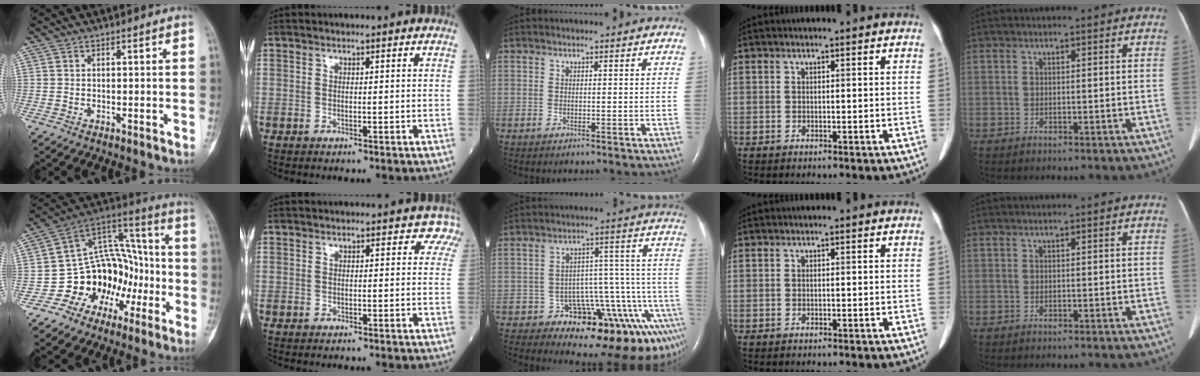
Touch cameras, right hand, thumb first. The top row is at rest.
{"thumb": {"total": 16.7, "force": [-6.6, 13.1, 7.8], "torque": [-0.058, 0.111, -0.110]}, "index": {"total": 2.4, "force": [1.4, 1.8, 0.8], "torque": [0.018, -0.002, -0.001]}, "middle": {"total": 15.7, "force": [-9.7, 6.0, 10.7], "torque": [-0.060, 0.082, -0.125]}}